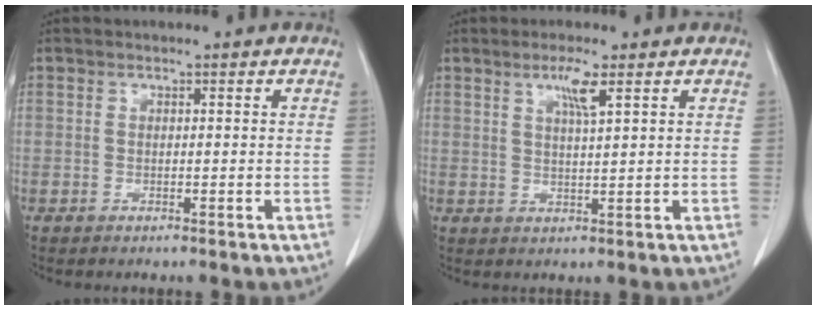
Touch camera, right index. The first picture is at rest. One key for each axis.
{"total": 3.6, "fx": 1.9, "fy": -0.2, "fz": 3.0, "tx": -0.059, "ty": -0.002, "tz": 0.037}